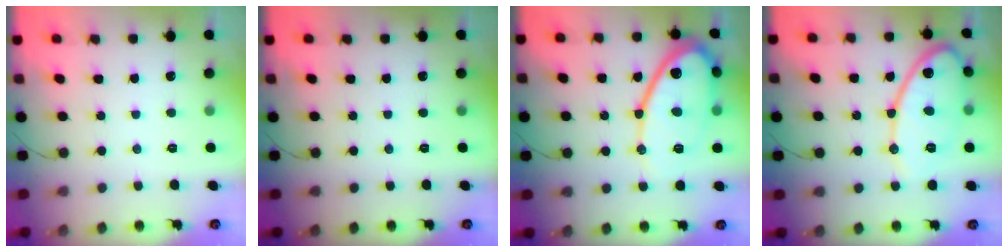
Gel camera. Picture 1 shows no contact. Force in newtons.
{"total": 0.0}
{"total": 17.0, "press": 16.9, "slide": 1.5}
{"total": 14.1, "press": 14.1, "slide": 0.9}